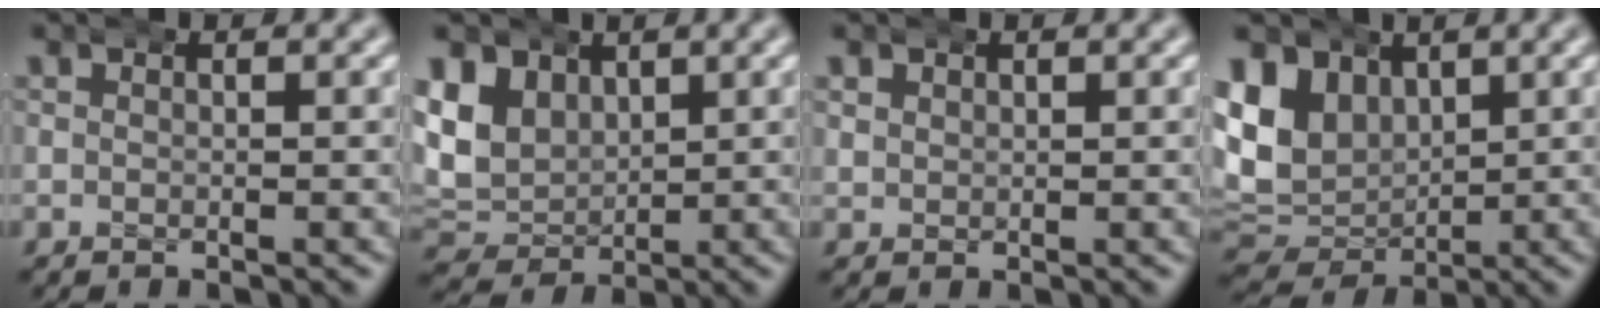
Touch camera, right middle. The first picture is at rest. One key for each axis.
{"total": 9.0, "fx": 1.1, "fy": 7.9, "fz": 4.1, "tx": -0.105, "ty": -0.024, "tz": 0.021}
{"total": 1.2, "fx": 0.7, "fy": 1.0, "fz": 0.2, "tx": -0.008, "ty": -0.001, "tz": 0.017}
{"total": 11.5, "fx": 0.9, "fy": 9.9, "fz": 5.7, "tx": -0.137, "ty": -0.031, "tz": 0.023}